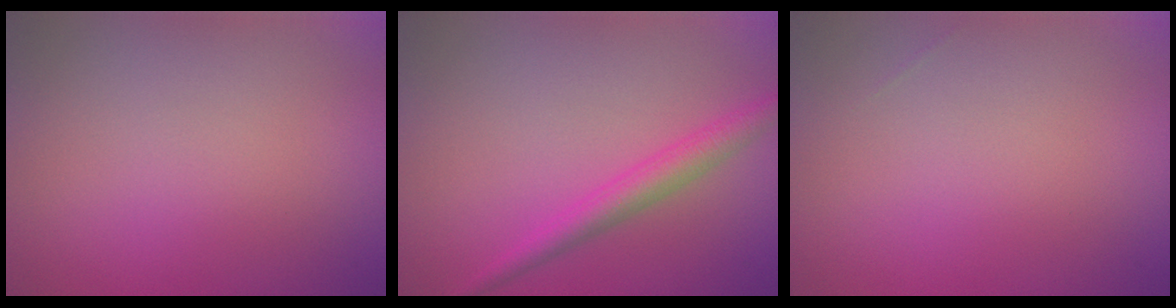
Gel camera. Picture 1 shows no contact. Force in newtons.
{"total": 2.7, "press": 2.7, "slide": 0.1}
{"total": 0.0}